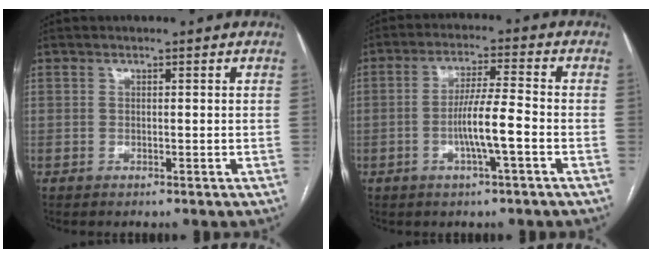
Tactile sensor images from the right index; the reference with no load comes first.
{"total": 6.9, "force": [-2.1, -0.1, 6.6], "torque": [-0.127, 0.003, -0.038]}